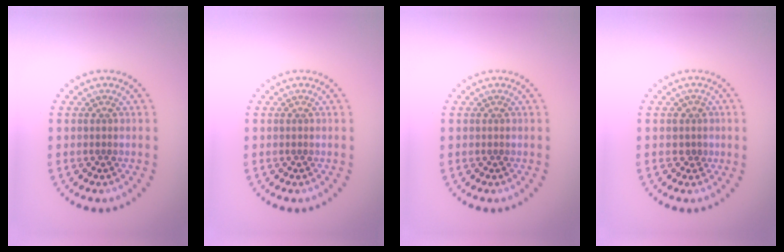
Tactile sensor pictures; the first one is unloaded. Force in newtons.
{"total": 0.0}
{"total": 0.0}
{"total": 1.3, "press": 1.1, "slide": 0.8}